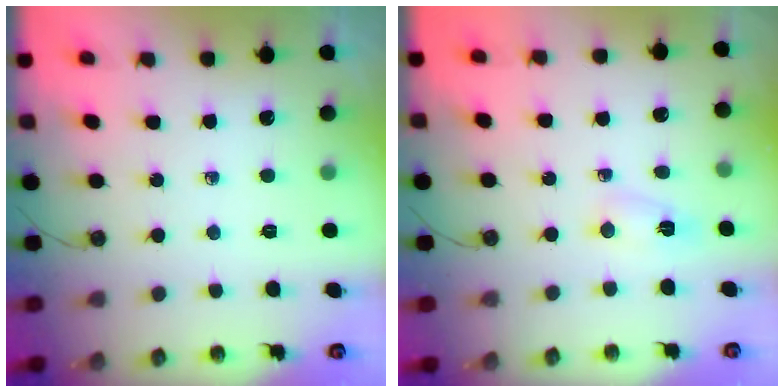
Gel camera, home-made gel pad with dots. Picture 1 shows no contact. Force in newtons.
{"total": 2.2, "press": 2.1, "slide": 0.6}